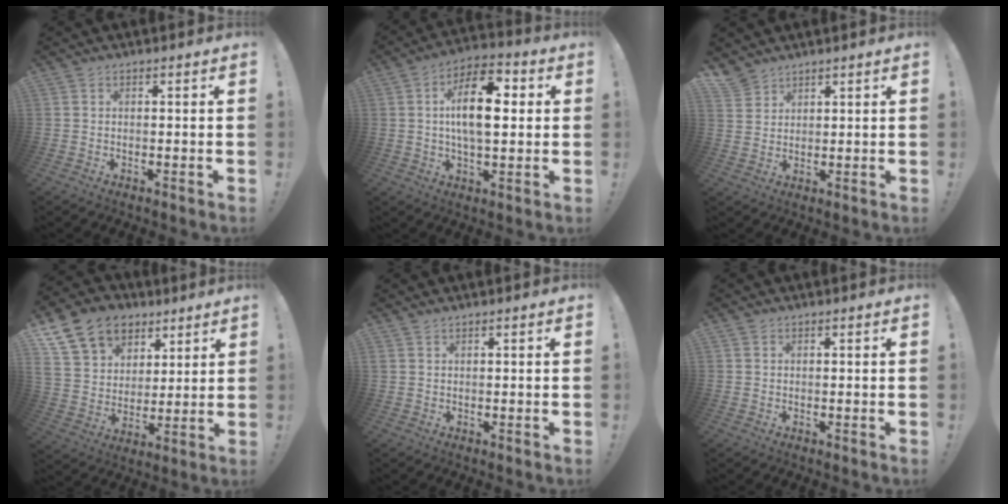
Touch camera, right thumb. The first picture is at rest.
{"total": 15.3, "force": [1.9, 7.6, 13.2], "torque": [-0.222, 0.005, 0.024]}
{"total": 4.2, "force": [3.6, 2.1, 0.6], "torque": [-0.013, -0.025, 0.071]}
{"total": 17.0, "force": [9.1, 12.5, 7.0], "torque": [-0.115, -0.049, 0.186]}
{"total": 0.8, "force": [0.7, 0.4, 0.3], "torque": [-0.009, 0.003, 0.015]}
{"total": 0.7, "force": [0.5, 0.4, 0.2], "torque": [0.004, -0.003, 0.009]}